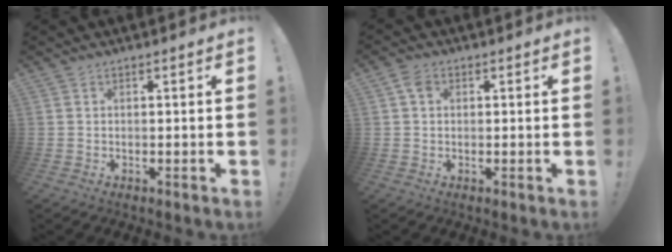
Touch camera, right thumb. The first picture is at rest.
{"total": 3.0, "force": [0.8, 2.3, 1.7], "torque": [-0.029, 0.003, 0.015]}